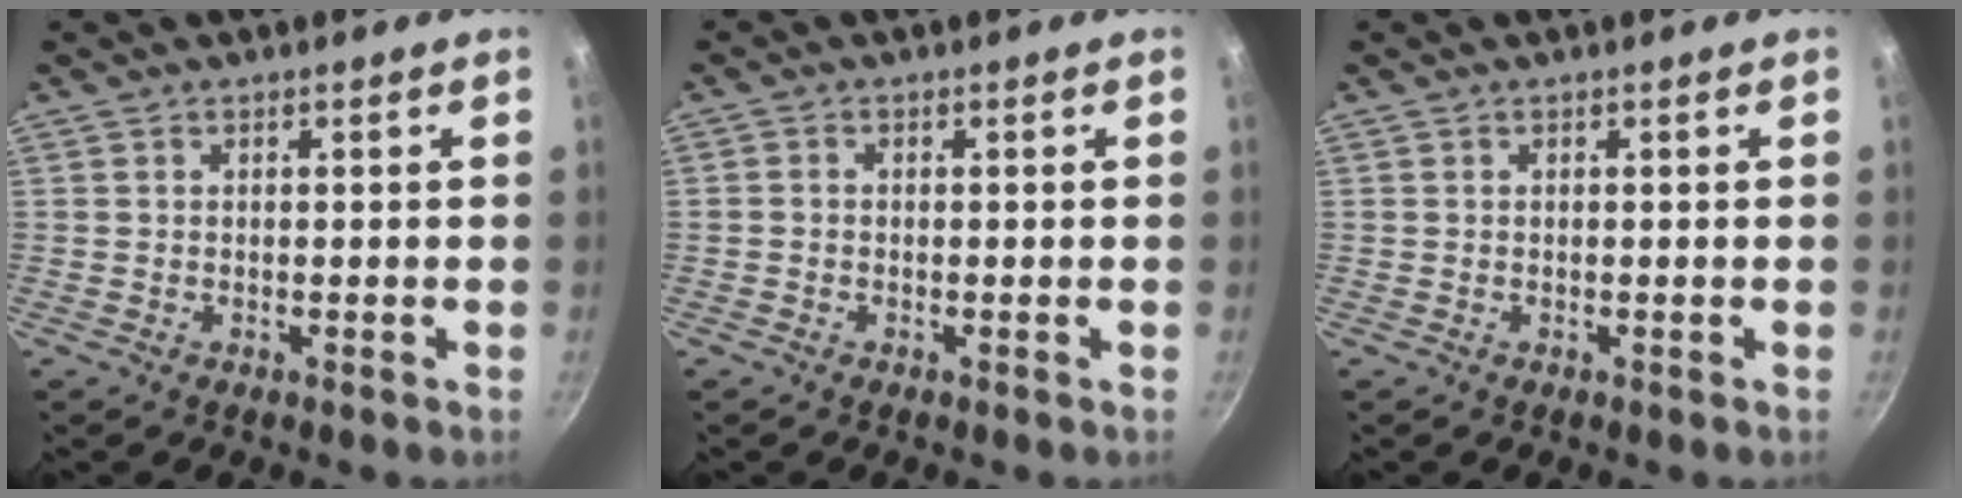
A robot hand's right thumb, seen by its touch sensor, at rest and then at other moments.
{"total": 0.8, "force": [-0.4, 0.6, 0.4], "torque": [-0.008, 0.003, -0.008]}
{"total": 0.0}